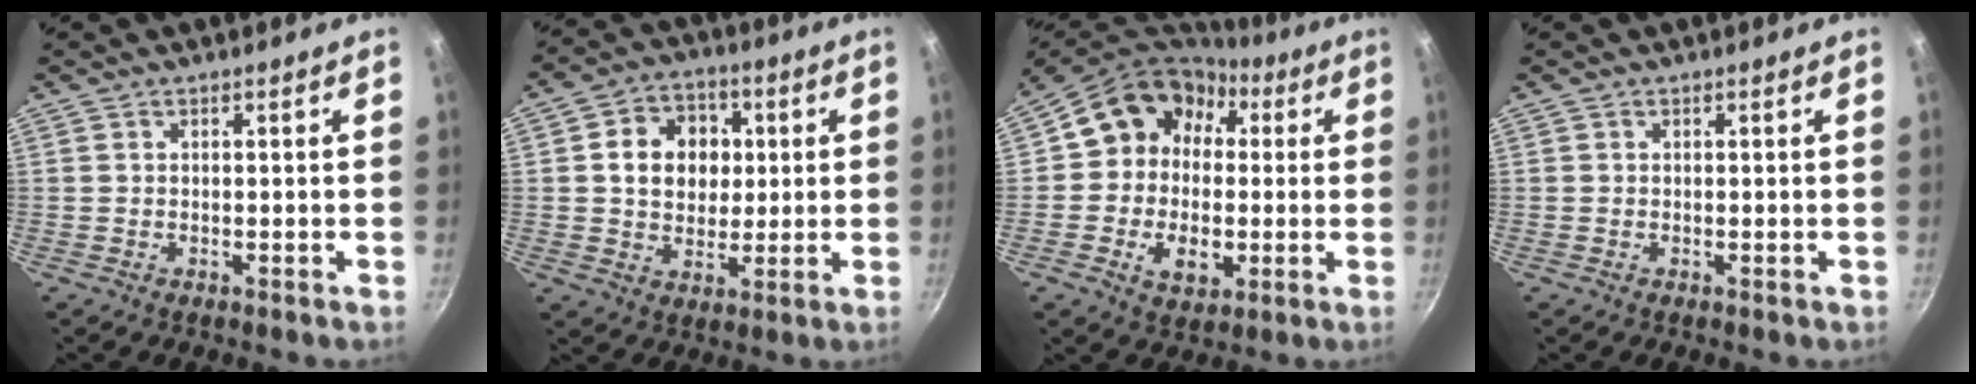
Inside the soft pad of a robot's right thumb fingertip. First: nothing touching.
{"total": 11.4, "force": [1.9, 9.5, 6.1], "torque": [-0.064, 0.007, 0.026]}
{"total": 17.7, "force": [1.8, 14.7, 9.7], "torque": [-0.136, 0.034, 0.024]}
{"total": 0.0}